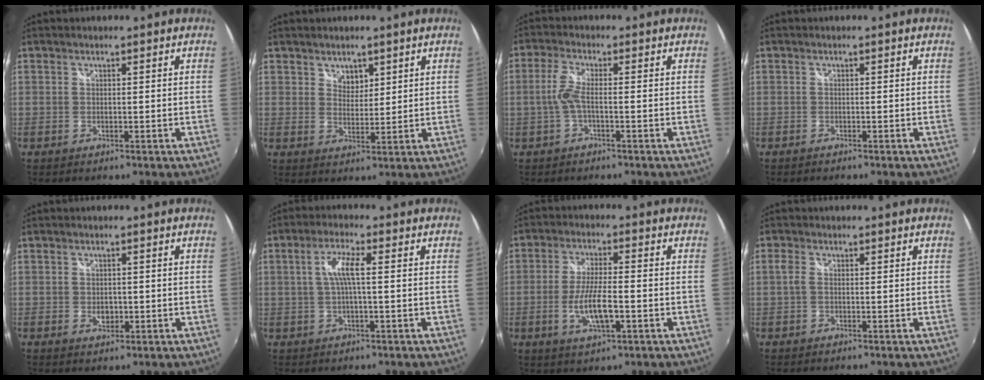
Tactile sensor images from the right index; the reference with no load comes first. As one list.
[{"total": 3.1, "force": [2.1, 2.2, 1.0], "torque": [-0.008, 0.002, 0.036]}, {"total": 3.9, "force": [-0.9, 0.6, 3.7], "torque": [-0.086, 0.004, -0.017]}, {"total": 0.7, "force": [-0.6, 0.2, 0.2], "torque": [-0.006, -0.003, -0.013]}, {"total": 2.2, "force": [-0.5, 1.8, 1.3], "torque": [-0.022, -0.002, -0.007]}, {"total": 4.8, "force": [0.3, 0.5, 4.8], "torque": [-0.094, 0.006, 0.008]}, {"total": 8.2, "force": [-2.5, 2.2, 7.6], "torque": [-0.151, -0.009, -0.044]}, {"total": 1.6, "force": [0.0, 0.9, 1.3], "torque": [-0.031, 0.002, -0.002]}]